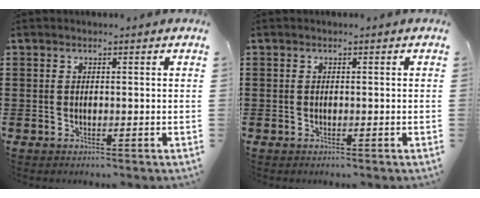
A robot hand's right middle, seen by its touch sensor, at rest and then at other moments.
{"total": 0.0}